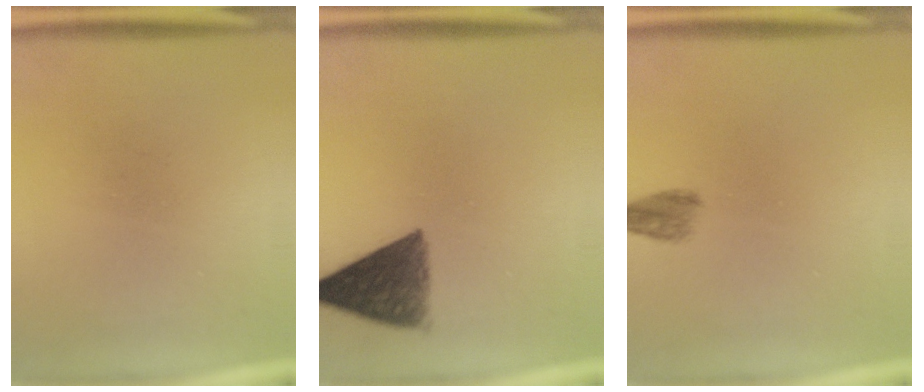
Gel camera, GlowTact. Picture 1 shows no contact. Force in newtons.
{"total": 8.7}
{"total": 2.4}